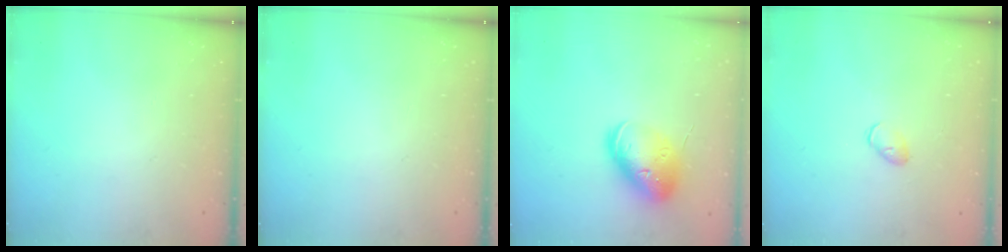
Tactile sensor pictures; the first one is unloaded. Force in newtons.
{"total": 0.0}
{"total": 14.7, "press": 14.5, "slide": 2.3}
{"total": 4.6, "press": 4.5, "slide": 1.1}